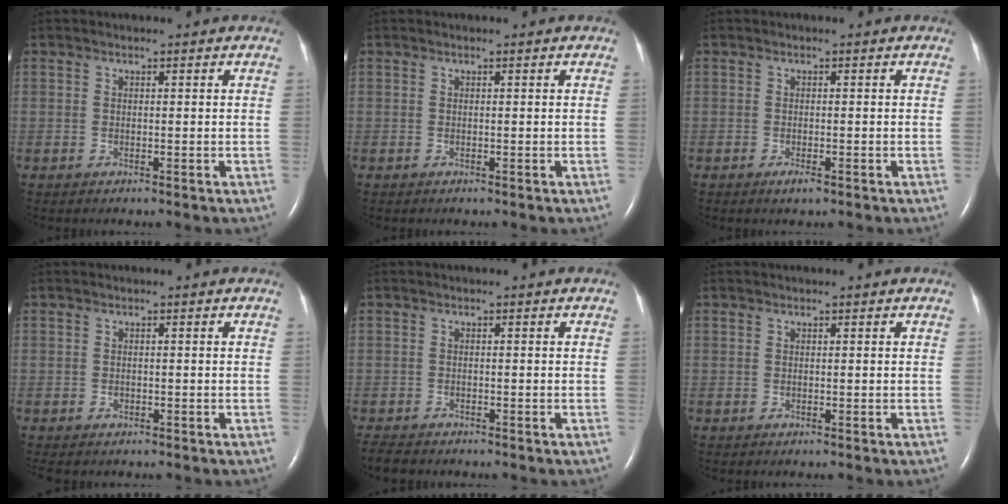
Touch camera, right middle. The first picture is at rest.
{"total": 0.0}
{"total": 1.2, "force": [-0.8, 0.3, 1.0], "torque": [-0.021, -0.003, -0.011]}
{"total": 0.9, "force": [-0.6, 0.6, 0.3], "torque": [-0.013, 0.000, -0.009]}
{"total": 2.9, "force": [-2.7, 0.9, 0.9], "torque": [-0.018, -0.009, -0.042]}
{"total": 0.0}